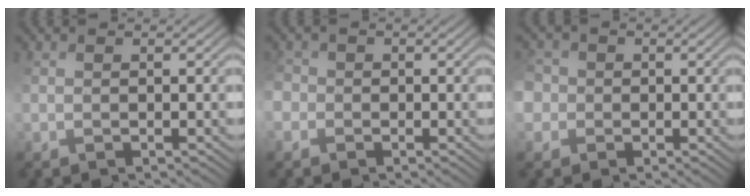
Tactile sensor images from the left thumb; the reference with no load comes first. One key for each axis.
{"total": 2.7, "fx": -1.0, "fy": 2.4, "fz": 0.6, "tx": -0.024, "ty": 0.006, "tz": -0.024}
{"total": 4.8, "fx": -0.8, "fy": 4.5, "fz": 1.4, "tx": -0.061, "ty": 0.010, "tz": -0.032}